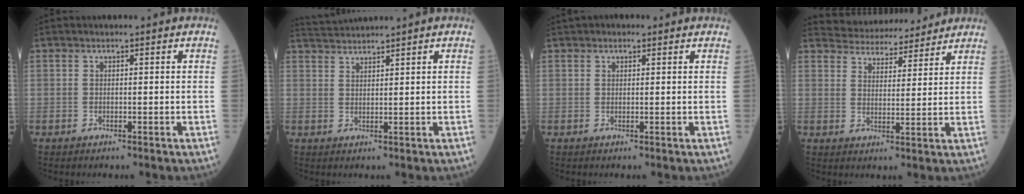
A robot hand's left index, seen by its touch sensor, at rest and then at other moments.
{"total": 3.3, "force": [3.1, -1.3, 0.0], "torque": [-0.007, 0.009, 0.067]}
{"total": 0.8, "force": [0.5, 0.6, 0.2], "torque": [-0.008, 0.004, 0.002]}
{"total": 10.7, "force": [10.2, 2.5, 1.7], "torque": [-0.022, 0.016, 0.142]}